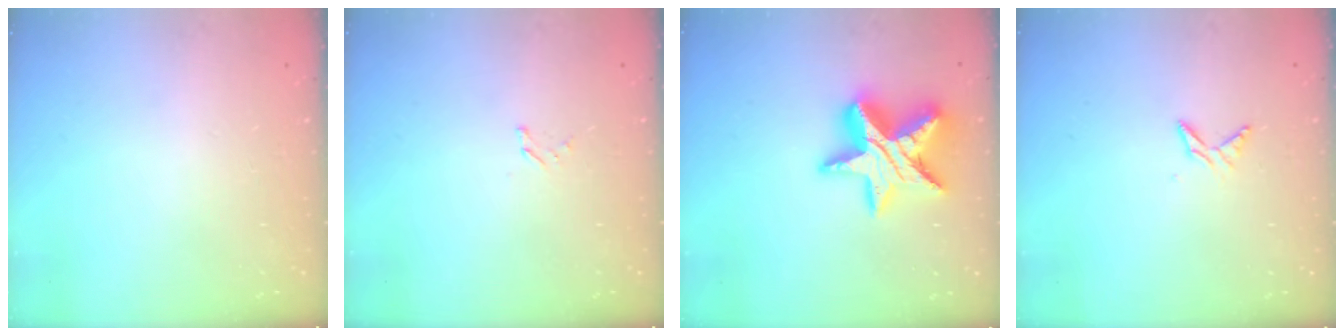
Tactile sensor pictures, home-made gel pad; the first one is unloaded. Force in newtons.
{"total": 1.3, "press": 1.2, "slide": 0.1}
{"total": 17.2, "press": 17.2, "slide": 1.2}
{"total": 4.6, "press": 4.6, "slide": 0.6}